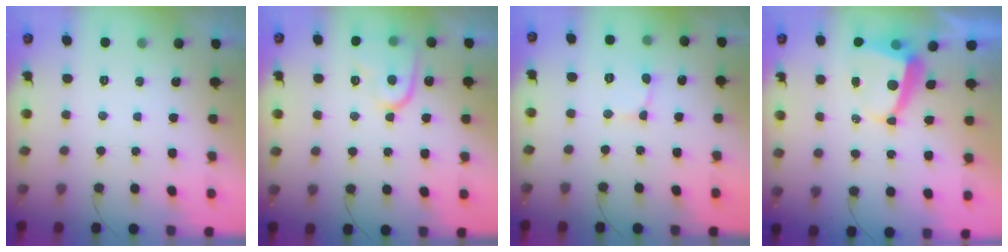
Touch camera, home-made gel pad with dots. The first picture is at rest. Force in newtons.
{"total": 11.3, "press": 11.2, "slide": 1.1}
{"total": 1.8, "press": 1.7, "slide": 0.2}
{"total": 5.9, "press": 5.9, "slide": 0.8}